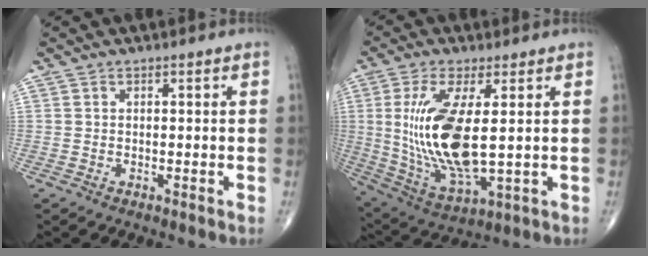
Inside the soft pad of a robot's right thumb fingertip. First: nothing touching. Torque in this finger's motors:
{"motor_torque": [-0.58, 1.56, 1.34, 1.01, 0.68]}